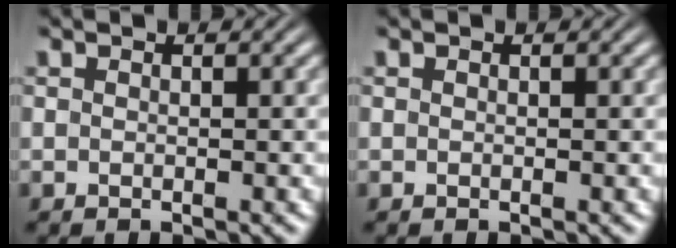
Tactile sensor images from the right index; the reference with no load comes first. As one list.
[{"total": 0.0}]